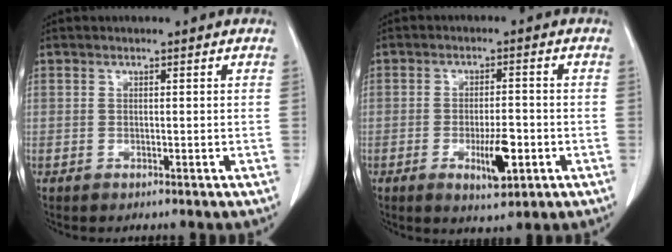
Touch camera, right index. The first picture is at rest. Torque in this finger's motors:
{"motor_torque": [0.71, -0.49, 0.12, 0.05]}